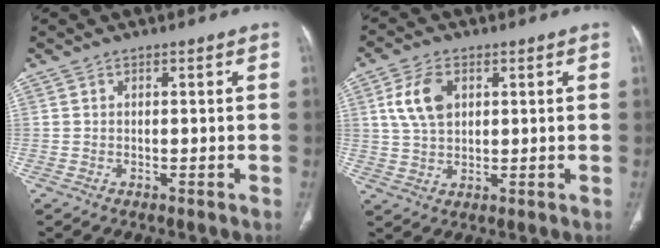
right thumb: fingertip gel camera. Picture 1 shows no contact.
{"total": 7.5, "force": [2.4, 4.7, 5.4], "torque": [-0.100, -0.002, 0.050]}